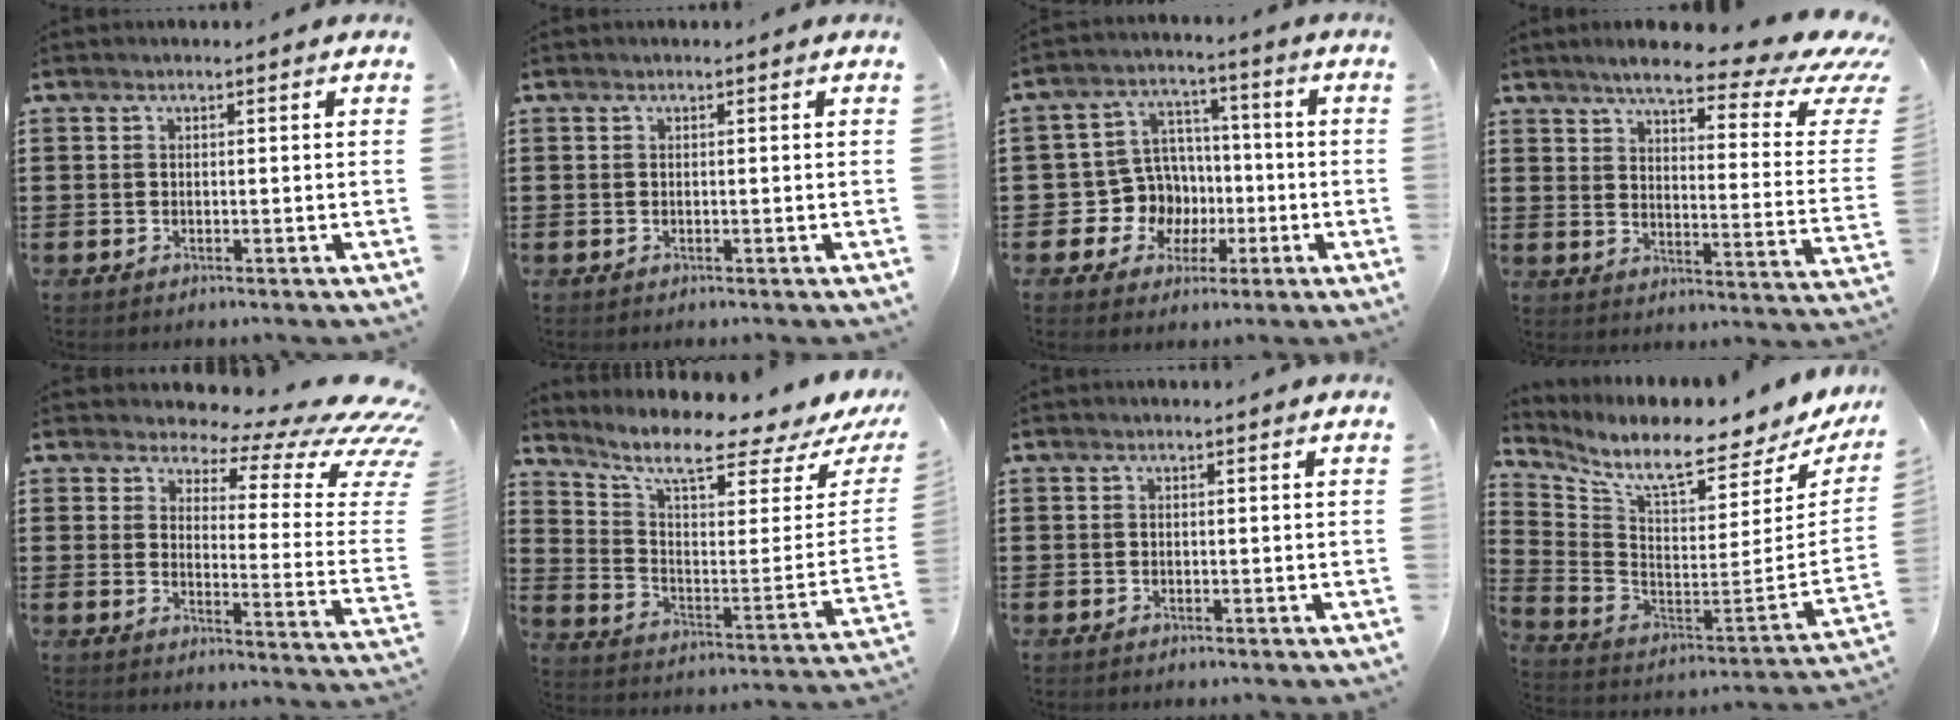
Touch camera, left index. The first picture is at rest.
{"total": 0.0}
{"total": 9.0, "force": [-0.8, 8.7, 2.3], "torque": [-0.097, 0.002, -0.007]}
{"total": 8.8, "force": [6.6, 1.3, 5.7], "torque": [-0.112, -0.041, 0.105]}
{"total": 7.1, "force": [4.9, 2.4, 4.5], "torque": [-0.082, -0.045, 0.084]}
{"total": 8.7, "force": [6.5, 1.6, 5.6], "torque": [-0.115, -0.053, 0.103]}
{"total": 0.0}
{"total": 8.5, "force": [6.7, 0.9, 5.1], "torque": [-0.121, -0.069, 0.108]}